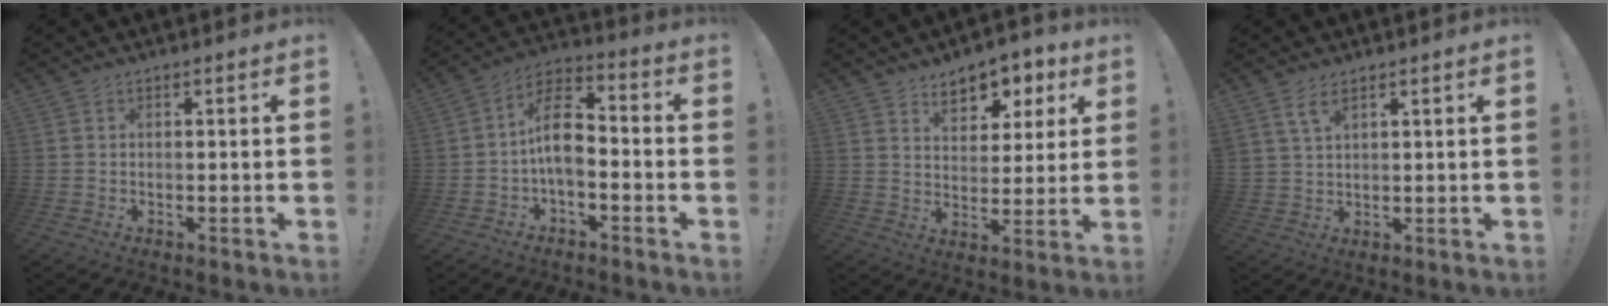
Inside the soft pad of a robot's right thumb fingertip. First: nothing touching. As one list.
[{"total": 11.8, "force": [-0.5, 7.9, 8.8], "torque": [-0.155, 0.019, -0.006]}, {"total": 8.9, "force": [5.7, 5.7, 3.7], "torque": [-0.038, -0.042, 0.102]}, {"total": 4.4, "force": [2.9, 1.6, 3.0], "torque": [-0.058, -0.011, 0.053]}]